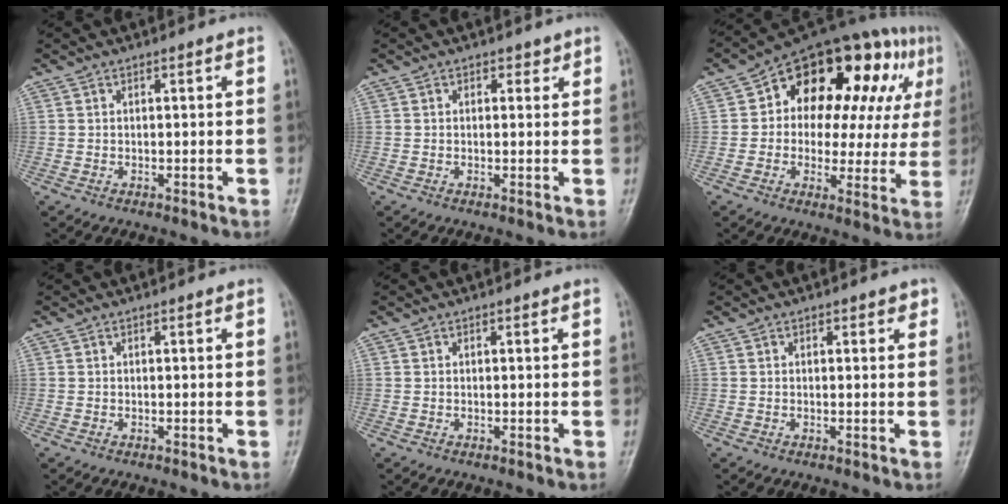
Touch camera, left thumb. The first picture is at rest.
{"total": 1.3, "force": [0.7, 1.0, 0.3], "torque": [0.011, -0.003, 0.006]}
{"total": 24.3, "force": [7.1, 13.8, 18.6], "torque": [-0.199, 0.037, 0.097]}
{"total": 0.0}
{"total": 0.0}
{"total": 1.3, "force": [0.8, 0.9, 0.6], "torque": [0.008, -0.002, 0.005]}